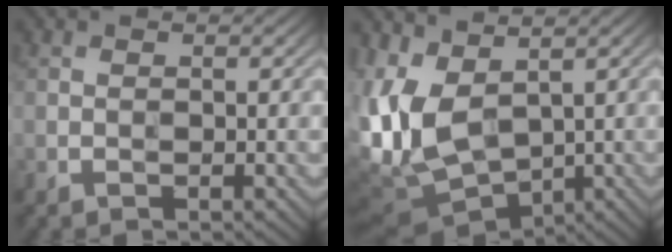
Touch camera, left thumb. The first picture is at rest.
{"total": 11.6, "force": [0.1, 6.8, 9.4], "torque": [-0.252, -0.014, 0.013]}